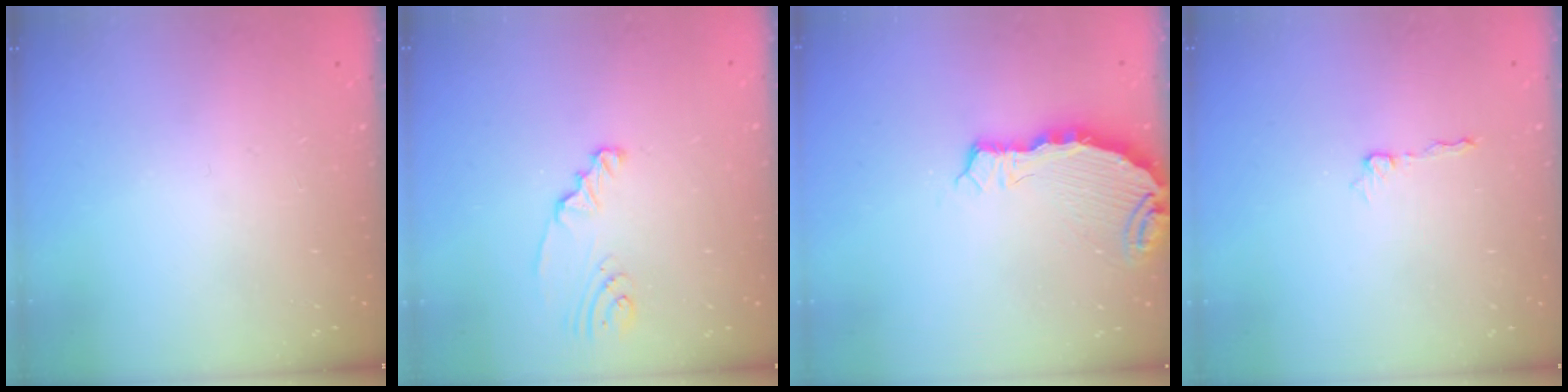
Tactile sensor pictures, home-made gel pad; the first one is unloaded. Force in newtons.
{"total": 2.3, "press": 2.3, "slide": 0.3}
{"total": 5.6, "press": 5.5, "slide": 1.0}
{"total": 4.3, "press": 4.3, "slide": 0.3}